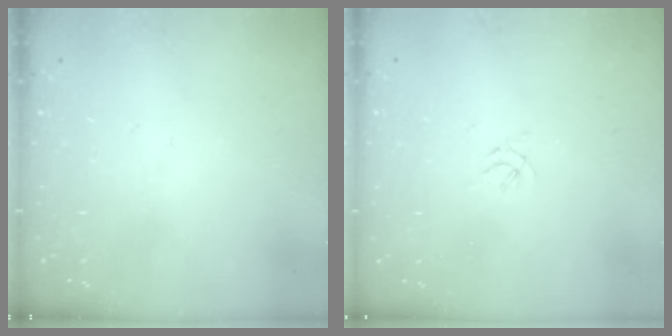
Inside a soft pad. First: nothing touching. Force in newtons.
{"total": 1.2, "press": 1.1, "slide": 0.5}